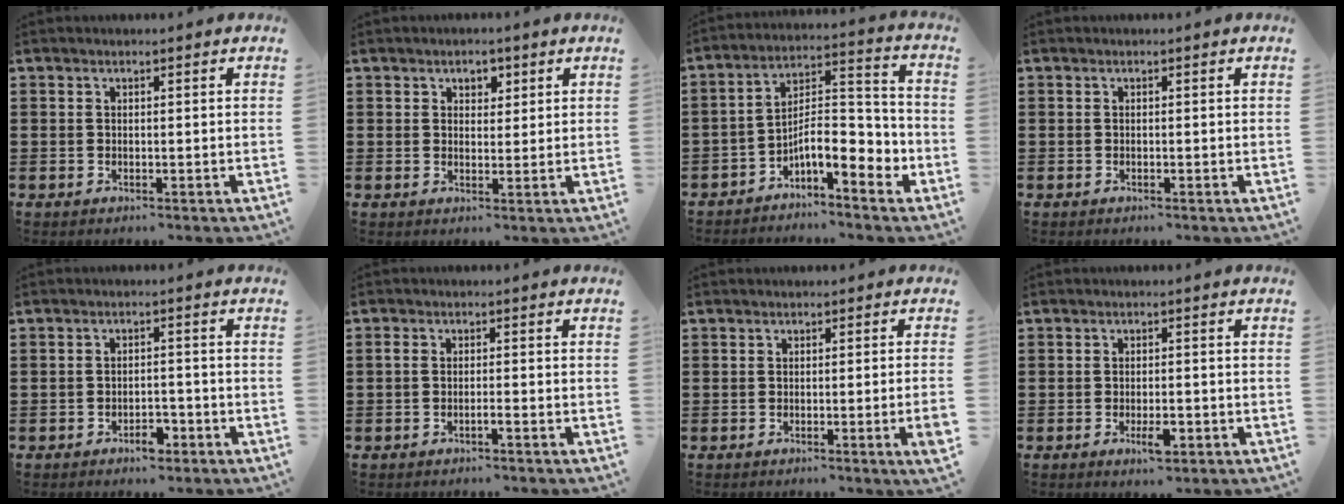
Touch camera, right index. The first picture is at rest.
{"total": 2.3, "force": [1.3, 1.8, 0.9], "torque": [-0.017, 0.006, 0.020]}
{"total": 8.7, "force": [-4.4, 2.8, 7.0], "torque": [-0.124, -0.001, -0.080]}
{"total": 0.0}
{"total": 2.9, "force": [-2.0, 1.2, 1.7], "torque": [-0.031, 0.003, -0.039]}
{"total": 1.5, "force": [-1.1, 0.0, 1.0], "torque": [-0.021, -0.006, -0.018]}
{"total": 2.2, "force": [-0.7, -0.3, 2.0], "torque": [-0.032, -0.011, -0.012]}
{"total": 3.1, "force": [-1.3, 1.1, 2.6], "torque": [-0.043, 0.002, -0.022]}